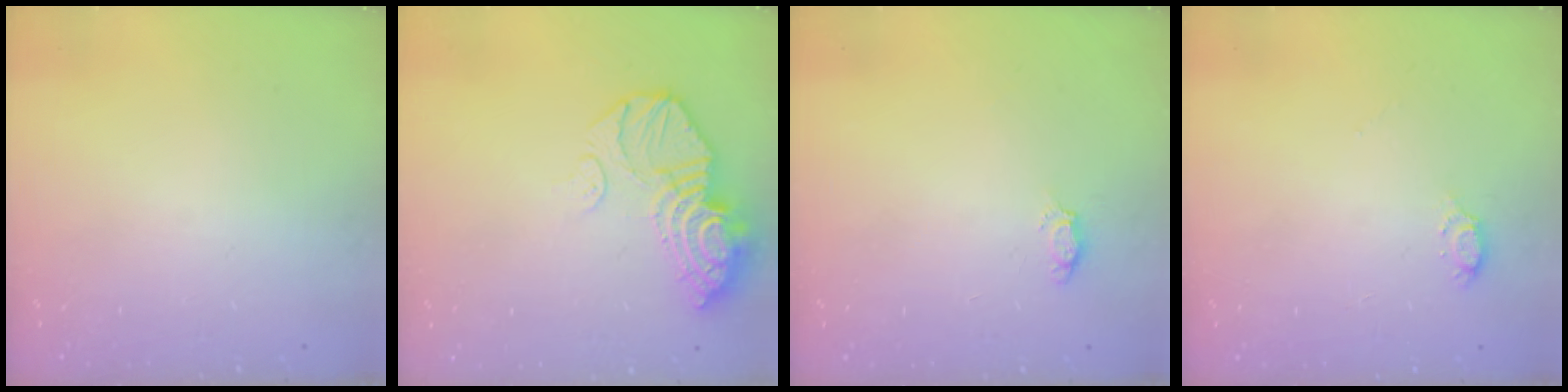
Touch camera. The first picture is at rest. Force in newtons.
{"total": 16.7, "press": 16.6, "slide": 2.0}
{"total": 3.0, "press": 2.9, "slide": 0.4}
{"total": 4.5, "press": 4.5, "slide": 0.5}